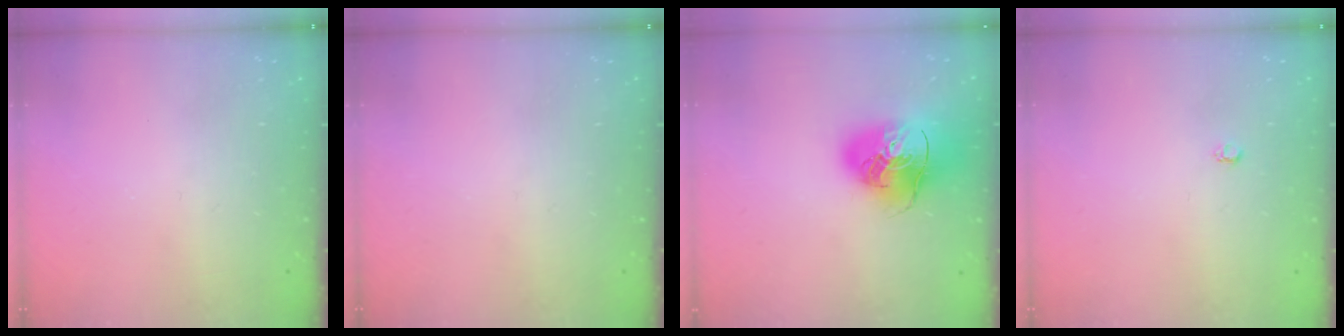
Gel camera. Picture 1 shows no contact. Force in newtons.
{"total": 0.0}
{"total": 17.7, "press": 17.5, "slide": 2.5}
{"total": 2.6, "press": 2.6, "slide": 0.4}